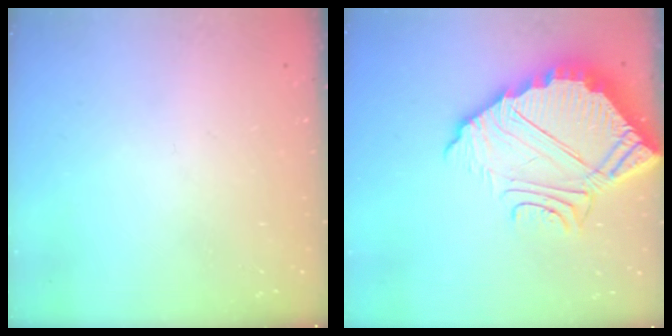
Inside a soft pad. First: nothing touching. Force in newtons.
{"total": 12.7, "press": 12.7, "slide": 0.8}